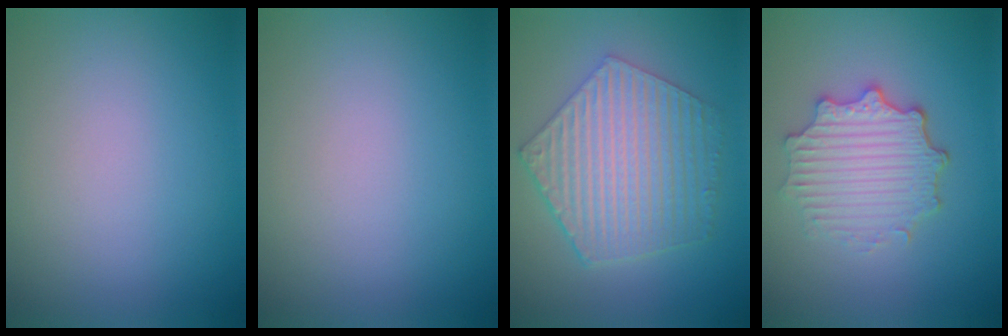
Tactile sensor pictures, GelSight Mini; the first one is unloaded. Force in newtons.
{"total": 0.0}
{"total": 6.5, "press": 4.9, "slide": 4.3}
{"total": 4.5, "press": 3.6, "slide": 2.6}